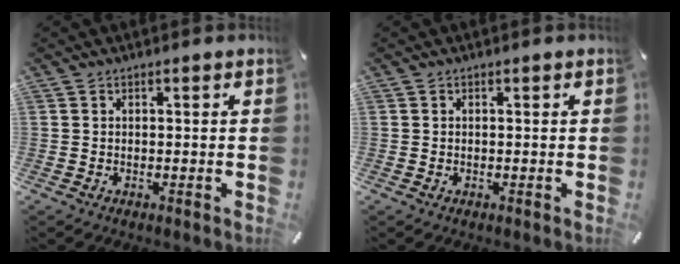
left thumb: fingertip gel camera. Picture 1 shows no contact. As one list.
[{"total": 0.0}]